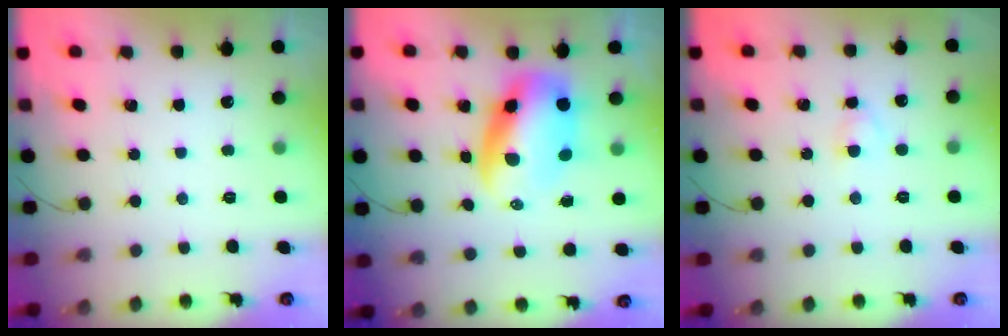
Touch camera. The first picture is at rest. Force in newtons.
{"total": 10.0, "press": 9.7, "slide": 2.5}
{"total": 2.6, "press": 2.4, "slide": 1.1}